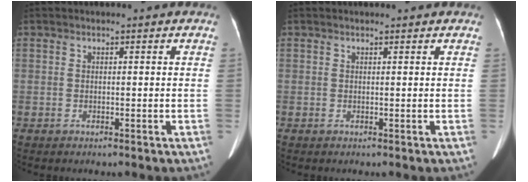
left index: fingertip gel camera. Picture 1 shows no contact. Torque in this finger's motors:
{"motor_torque": [-0.11, -0.01, 0.03, 0.02]}